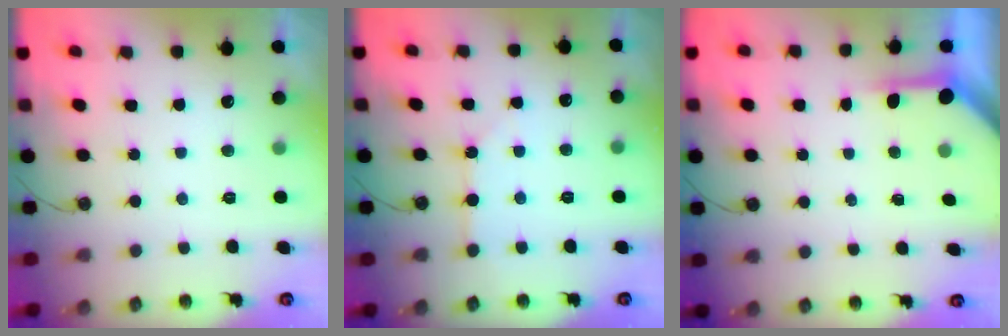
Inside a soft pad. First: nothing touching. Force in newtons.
{"total": 2.6, "press": 2.5, "slide": 0.4}
{"total": 3.8, "press": 3.8, "slide": 0.3}